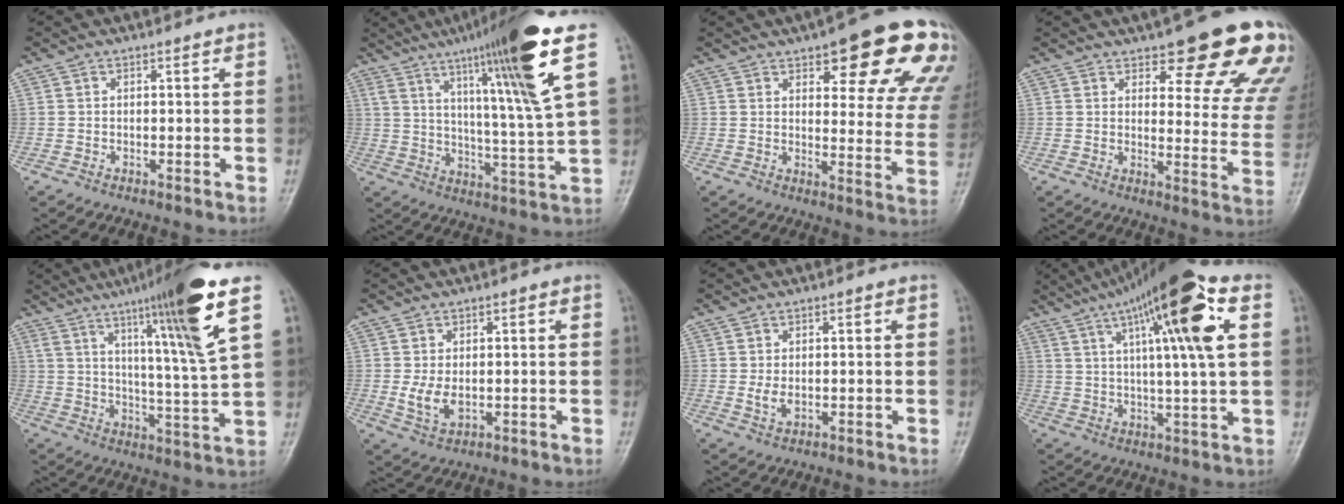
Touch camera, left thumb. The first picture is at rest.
{"total": 18.4, "force": [9.0, 0.1, 16.1], "torque": [-0.248, -0.042, 0.141]}
{"total": 21.1, "force": [12.0, 6.8, 16.0], "torque": [-0.159, -0.038, 0.140]}
{"total": 18.3, "force": [12.4, 5.5, 12.3], "torque": [-0.106, -0.062, 0.145]}
{"total": 17.0, "force": [8.6, -0.1, 14.7], "torque": [-0.228, -0.044, 0.136]}
{"total": 4.7, "force": [-0.5, 3.0, 3.6], "torque": [-0.070, -0.004, -0.003]}
{"total": 2.6, "force": [-0.3, 1.6, 2.0], "torque": [-0.038, 0.000, -0.002]}
{"total": 18.5, "force": [6.9, 3.0, 16.9], "torque": [-0.272, 0.007, 0.105]}